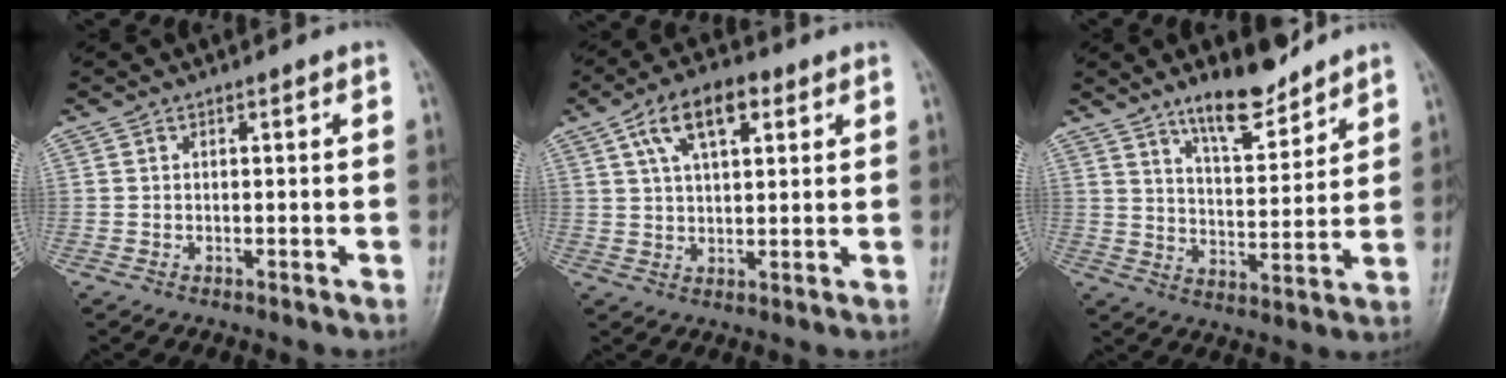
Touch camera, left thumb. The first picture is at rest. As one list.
[{"total": 10.0, "force": [4.4, 4.9, 7.6], "torque": [-0.125, 0.004, 0.073]}, {"total": 10.7, "force": [8.3, 3.3, 5.9], "torque": [-0.077, -0.064, 0.144]}]